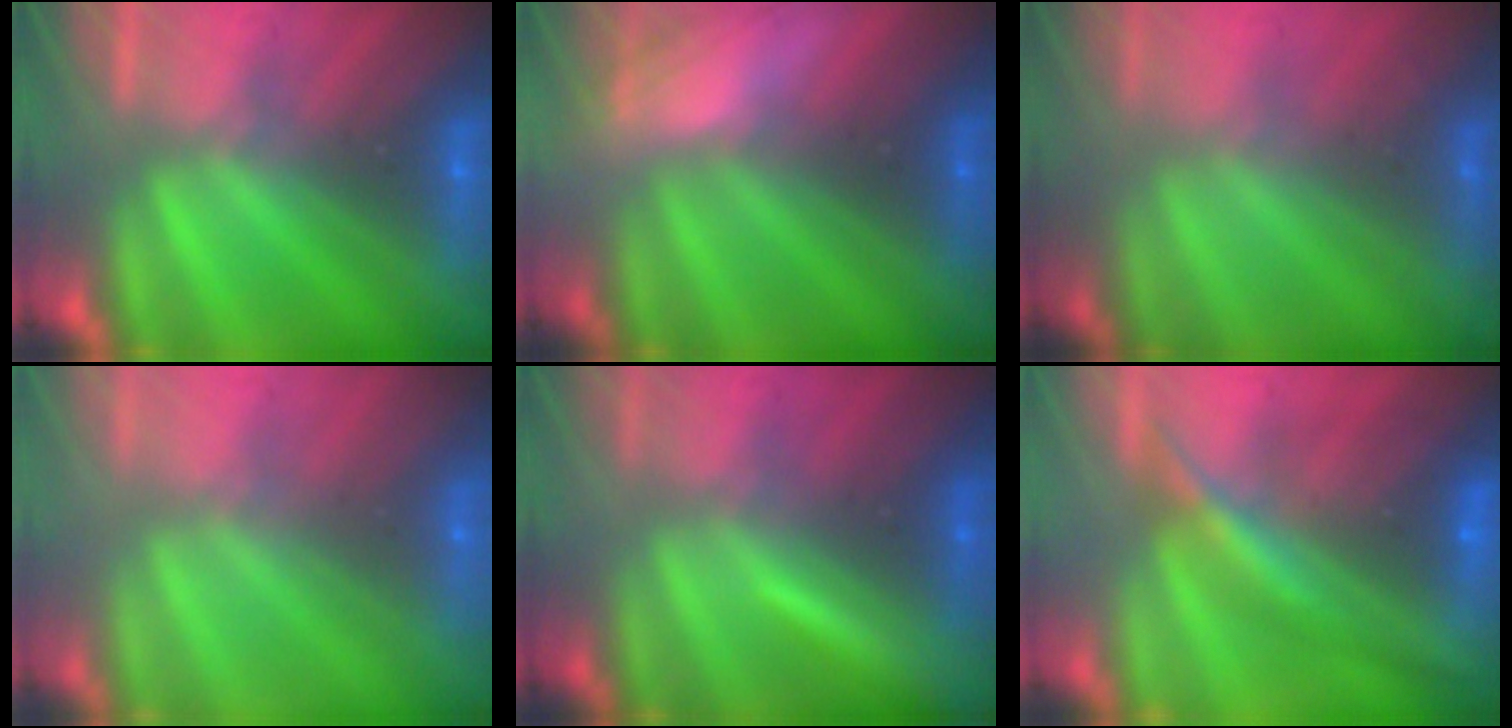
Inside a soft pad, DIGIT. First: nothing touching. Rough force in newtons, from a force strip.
{"total": 2.9}
{"total": 1.6}
{"total": 8.7}
{"total": 1.7}
{"total": 7.9}